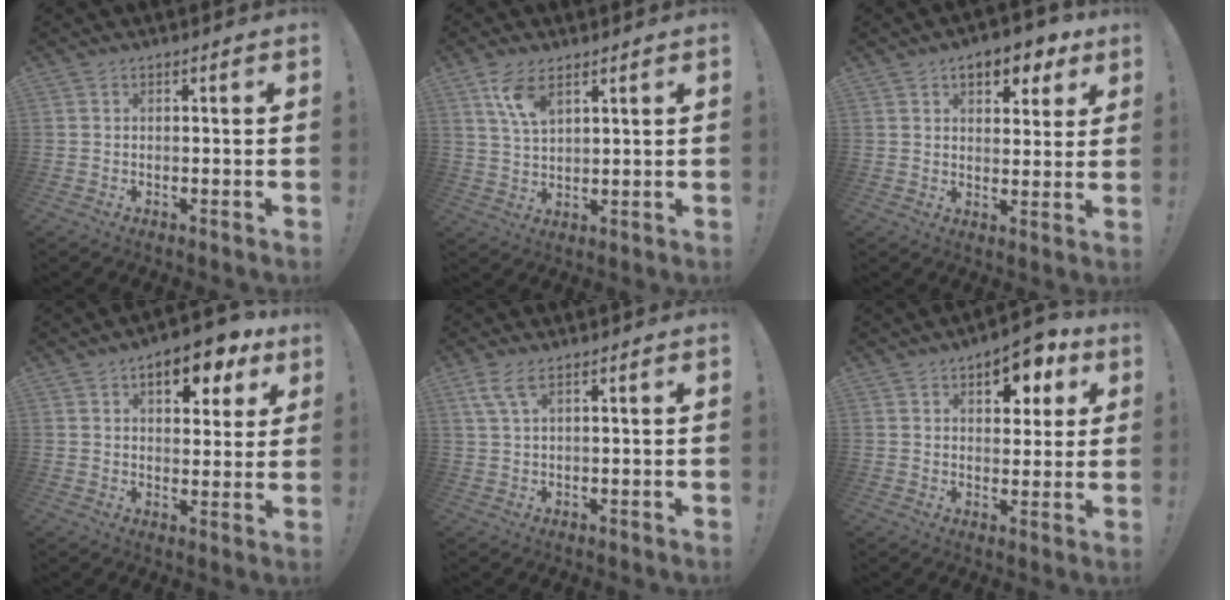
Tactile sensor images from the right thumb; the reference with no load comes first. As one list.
[{"total": 7.7, "force": [4.5, 3.3, 5.3], "torque": [-0.102, -0.013, 0.085]}, {"total": 8.9, "force": [5.0, 4.9, 5.4], "torque": [-0.063, -0.022, 0.086]}, {"total": 11.0, "force": [5.7, 5.4, 7.6], "torque": [-0.096, -0.026, 0.096]}, {"total": 4.7, "force": [2.5, 1.3, 3.7], "torque": [-0.076, -0.003, 0.047]}, {"total": 9.3, "force": [4.8, 5.7, 5.6], "torque": [-0.057, -0.024, 0.081]}]